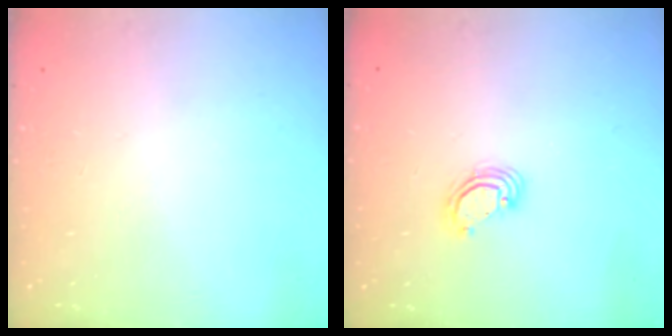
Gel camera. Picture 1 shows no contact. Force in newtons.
{"total": 4.1, "press": 4.1, "slide": 0.3}